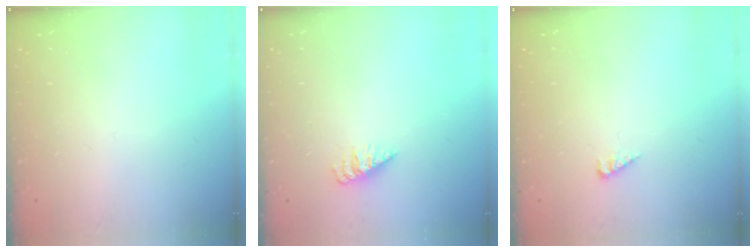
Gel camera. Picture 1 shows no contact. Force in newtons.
{"total": 2.0, "press": 2.0, "slide": 0.3}
{"total": 2.6, "press": 2.6, "slide": 0.2}